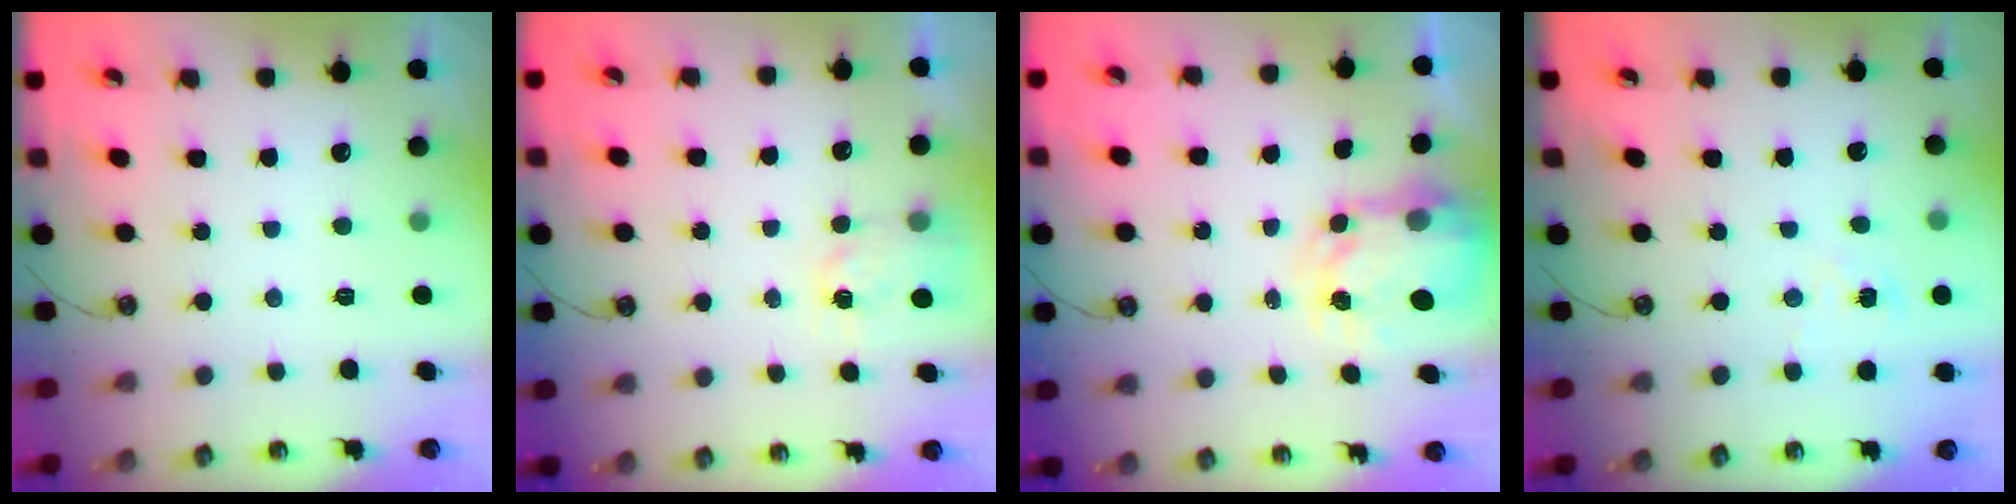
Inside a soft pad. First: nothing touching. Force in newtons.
{"total": 3.0, "press": 2.9, "slide": 0.3}
{"total": 5.4, "press": 5.4, "slide": 0.4}
{"total": 3.2, "press": 3.2, "slide": 0.4}